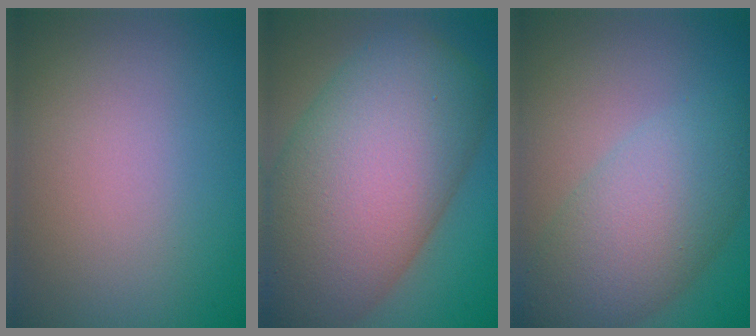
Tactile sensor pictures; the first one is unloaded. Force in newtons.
{"total": 15.1, "press": 15.1, "slide": 0.6}
{"total": 7.1, "press": 7.1, "slide": 0.2}